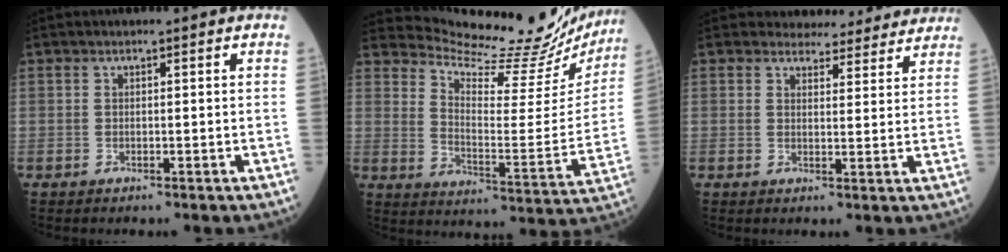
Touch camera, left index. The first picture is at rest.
{"total": 21.4, "force": [20.8, 3.2, 4.0], "torque": [-0.061, -0.093, 0.255]}
{"total": 8.6, "force": [8.1, 2.8, 0.5], "torque": [0.022, -0.002, 0.074]}